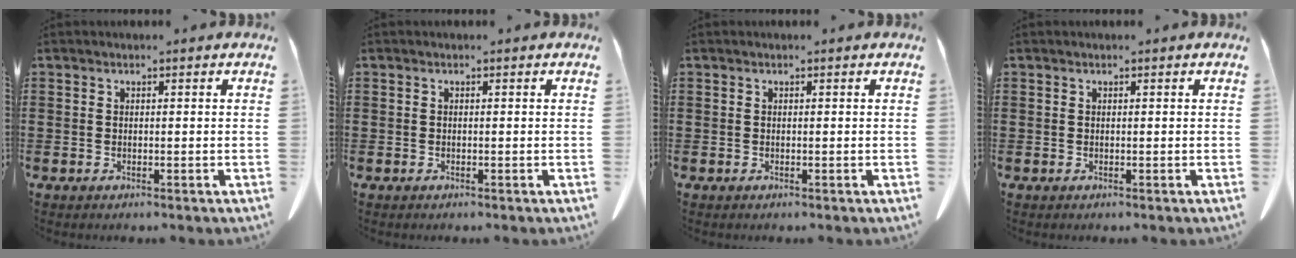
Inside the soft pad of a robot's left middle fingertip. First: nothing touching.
{"total": 0.0}
{"total": 0.0}
{"total": 0.0}